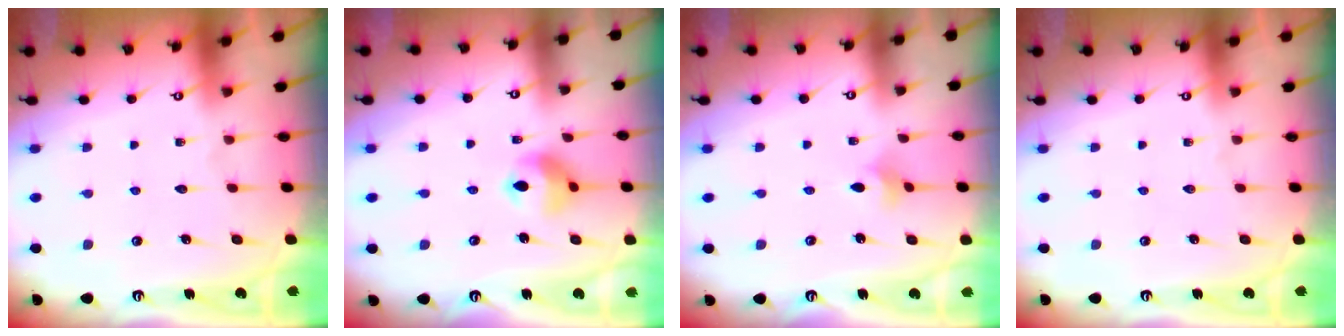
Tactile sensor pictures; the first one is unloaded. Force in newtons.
{"total": 9.8, "press": 9.7, "slide": 1.2}
{"total": 2.1, "press": 2.1, "slide": 0.5}
{"total": 0.0}